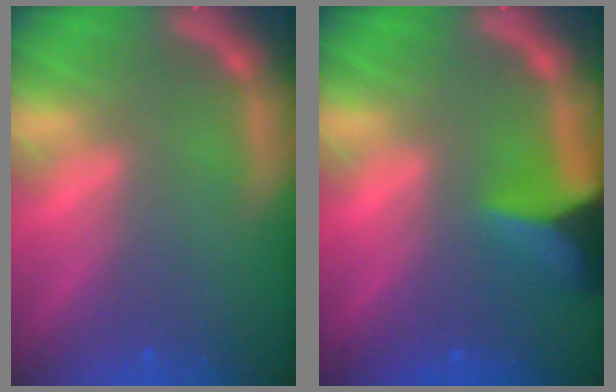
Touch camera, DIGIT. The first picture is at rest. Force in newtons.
{"total": 6.0}